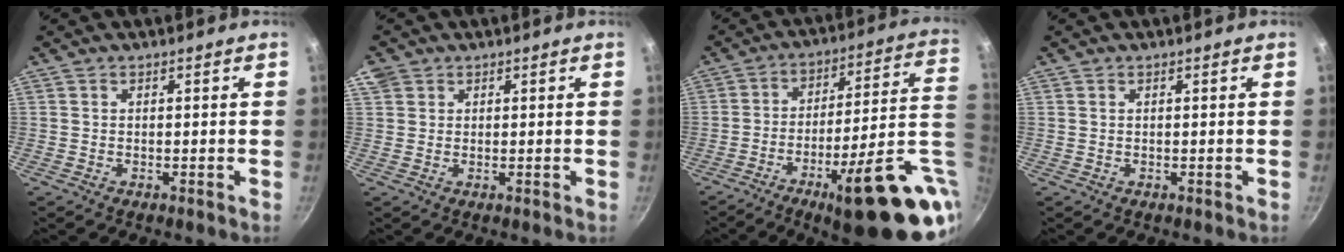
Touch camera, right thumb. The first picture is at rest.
{"total": 2.9, "force": [1.5, 2.3, 0.9], "torque": [-0.010, 0.003, 0.028]}
{"total": 24.9, "force": [-7.6, 5.8, 23.0], "torque": [-0.274, 0.021, -0.103]}
{"total": 0.0}